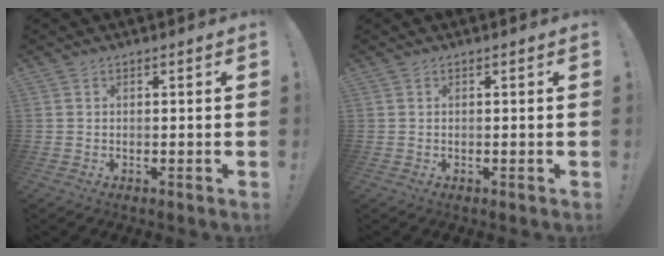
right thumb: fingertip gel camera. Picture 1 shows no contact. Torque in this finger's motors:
{"motor_torque": [-0.09, 0.09, 0.15, -0.03, -0.01]}